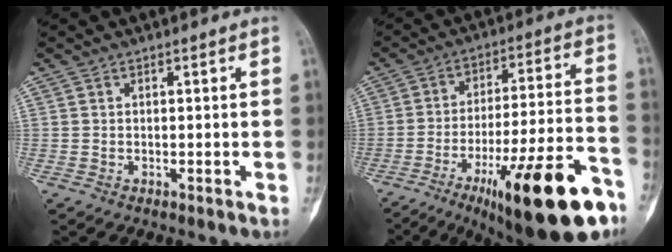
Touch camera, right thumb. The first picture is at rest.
{"total": 25.1, "force": [-13.7, 5.9, 20.2], "torque": [-0.260, 0.064, -0.204]}